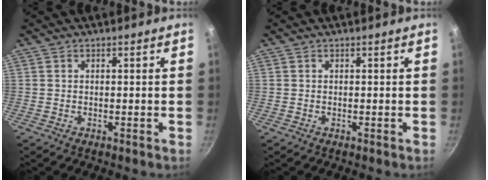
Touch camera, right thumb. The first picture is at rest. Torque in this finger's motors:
{"motor_torque": [-0.03, 0.03, -0.01, 0.04, 0.00]}